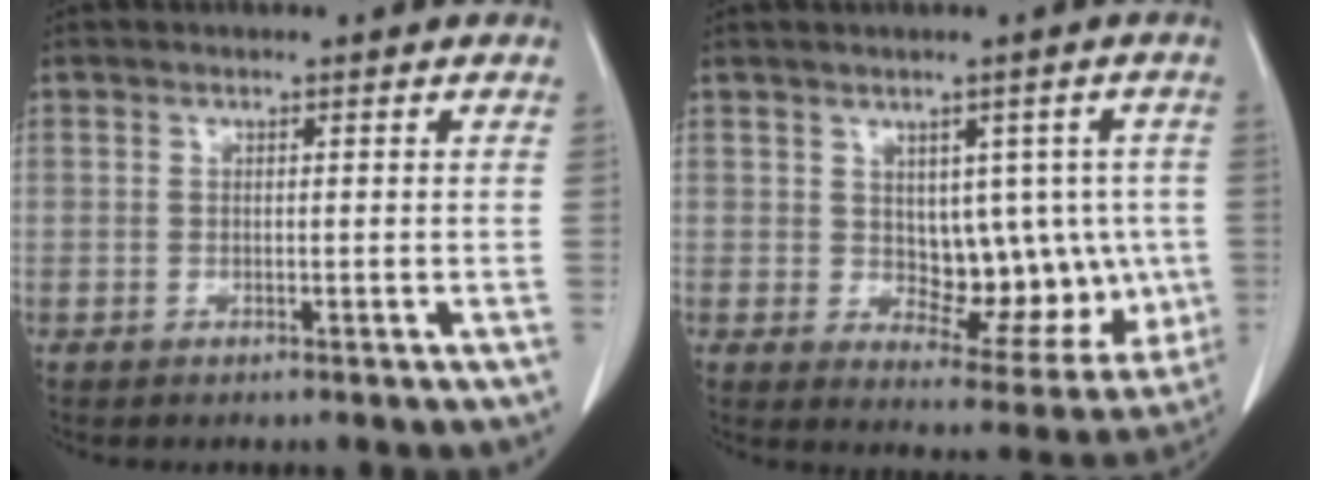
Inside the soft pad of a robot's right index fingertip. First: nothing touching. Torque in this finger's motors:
{"motor_torque": [0.21, 0.08, 0.14, 0.01]}